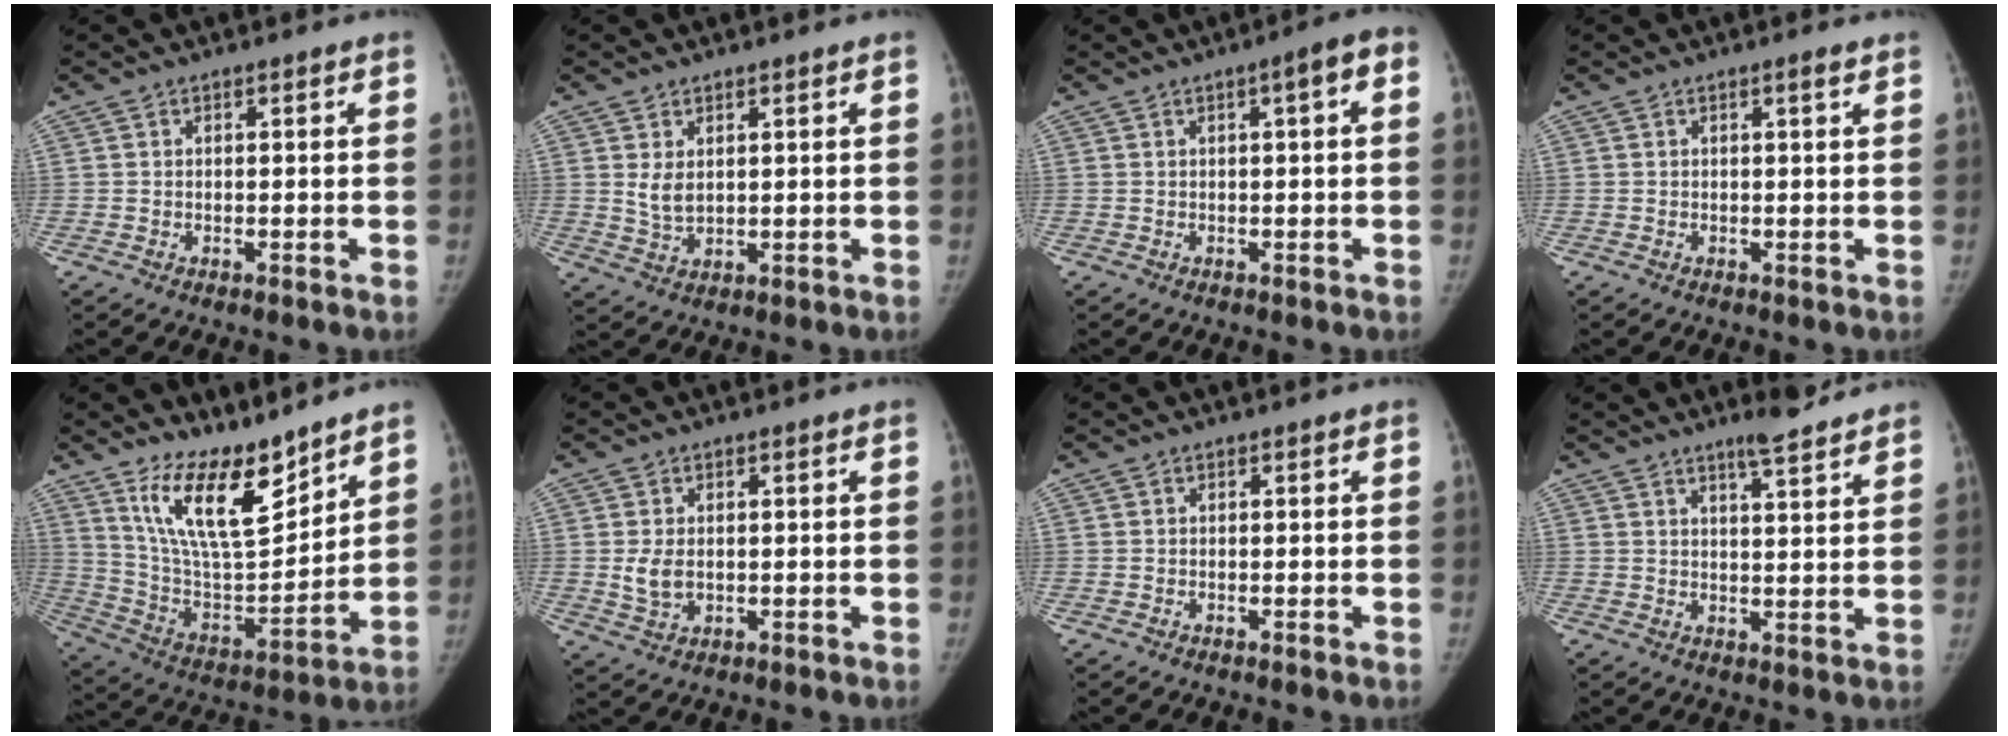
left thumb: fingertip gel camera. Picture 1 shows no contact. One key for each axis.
{"total": 4.8, "fx": 1.6, "fy": 2.9, "fz": 3.5, "tx": -0.055, "ty": -0.018, "tz": 0.041}
{"total": 4.4, "fx": 0.9, "fy": 0.8, "fz": 4.2, "tx": -0.058, "ty": 0.013, "tz": 0.007}
{"total": 1.2, "fx": 0.7, "fy": -0.1, "fz": 0.9, "tx": -0.015, "ty": -0.003, "tz": 0.010}
{"total": 16.7, "fx": 12.0, "fy": 5.7, "fz": 10.1, "tx": -0.136, "ty": -0.083, "tz": 0.230}
{"total": 4.2, "fx": 0.1, "fy": 2.9, "fz": 3.0, "tx": -0.053, "ty": -0.006, "tz": 0.008}
{"total": 0.0}
{"total": 6.3, "fx": 5.0, "fy": 0.9, "fz": 3.6, "tx": -0.048, "ty": -0.034, "tz": 0.074}